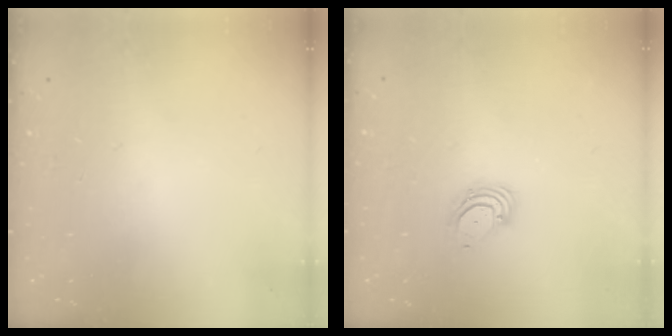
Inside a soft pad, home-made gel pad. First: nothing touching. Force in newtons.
{"total": 3.6, "press": 3.6, "slide": 0.3}